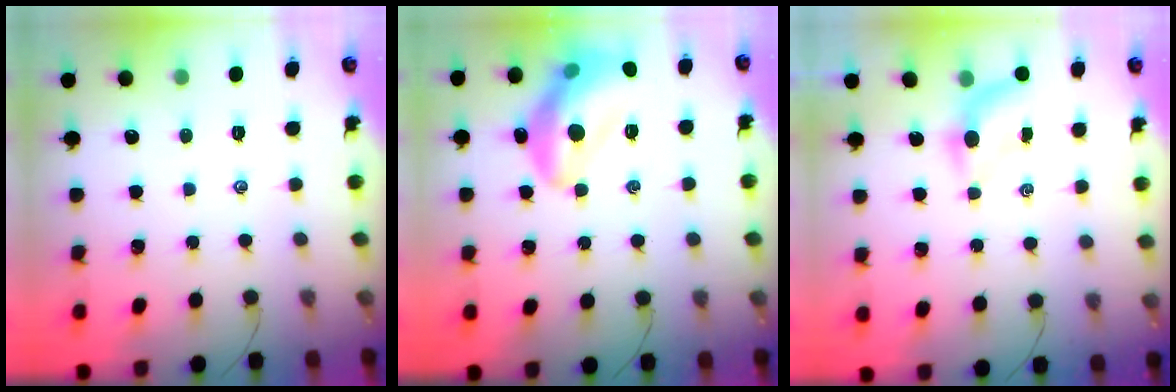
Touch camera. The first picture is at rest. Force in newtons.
{"total": 15.6, "press": 15.5, "slide": 1.9}
{"total": 4.0, "press": 3.9, "slide": 1.0}